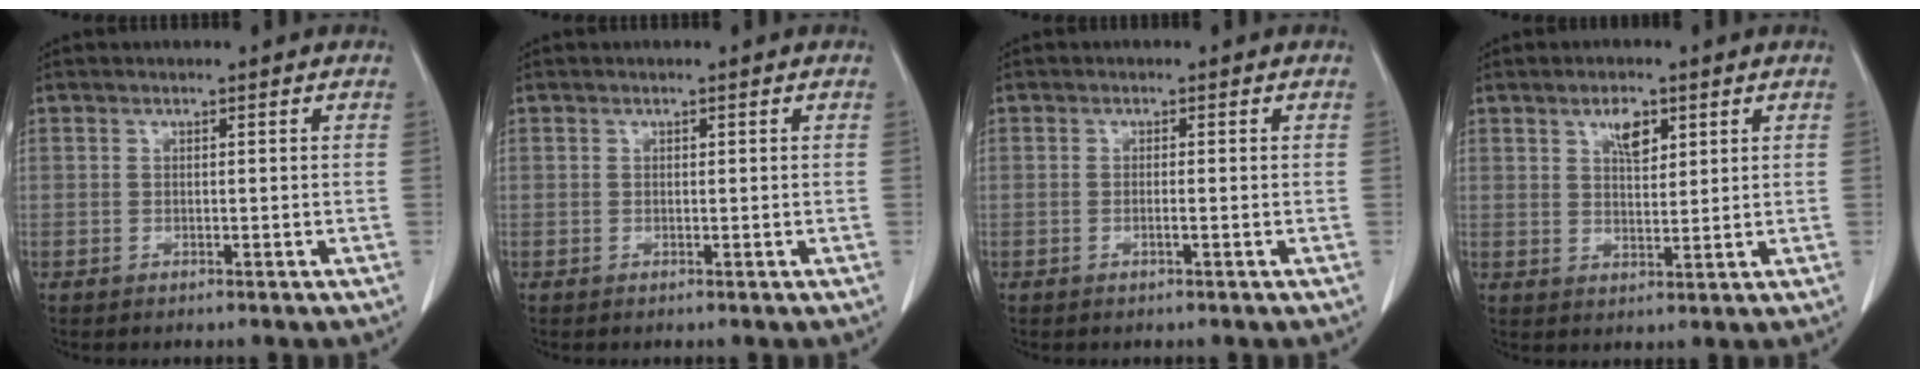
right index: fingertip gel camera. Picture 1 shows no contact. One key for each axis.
{"total": 0.0}
{"total": 0.9, "fx": -0.3, "fy": -0.1, "fz": 0.8, "tx": -0.016, "ty": 0.000, "tz": -0.005}
{"total": 4.1, "fx": 2.2, "fy": 1.8, "fz": 3.0, "tx": -0.053, "ty": 0.000, "tz": 0.039}